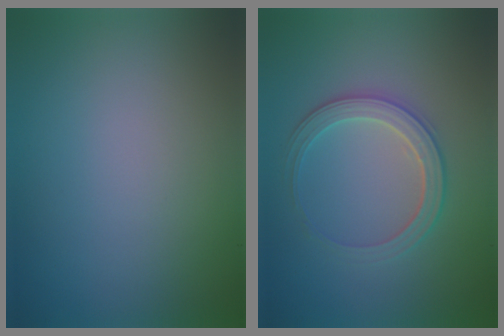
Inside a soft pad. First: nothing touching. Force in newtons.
{"total": 2.9, "press": 2.9, "slide": 0.3}